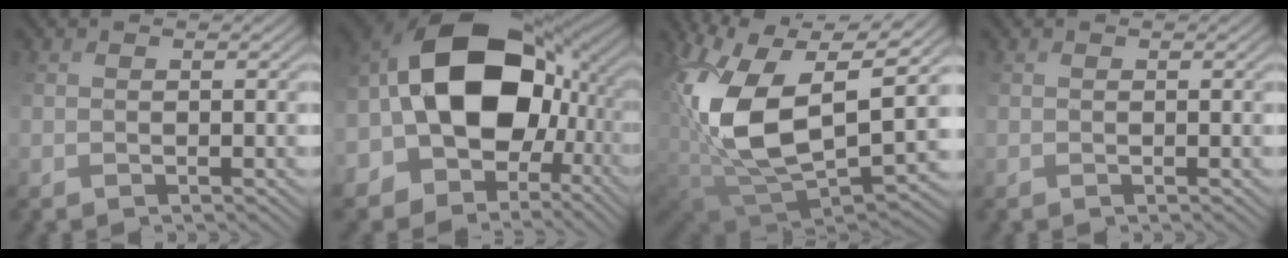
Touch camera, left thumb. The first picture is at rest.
{"total": 18.8, "force": [1.8, 13.3, 13.1], "torque": [-0.273, 0.006, 0.040]}
{"total": 15.0, "force": [5.0, 8.9, 10.9], "torque": [-0.234, -0.003, 0.095]}
{"total": 0.0}